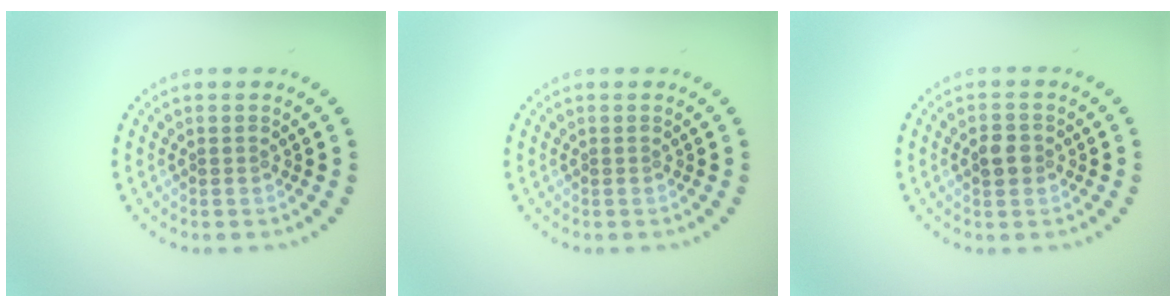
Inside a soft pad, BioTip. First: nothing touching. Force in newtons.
{"total": 0.0}
{"total": 2.0, "press": 2.0, "slide": 0.2}